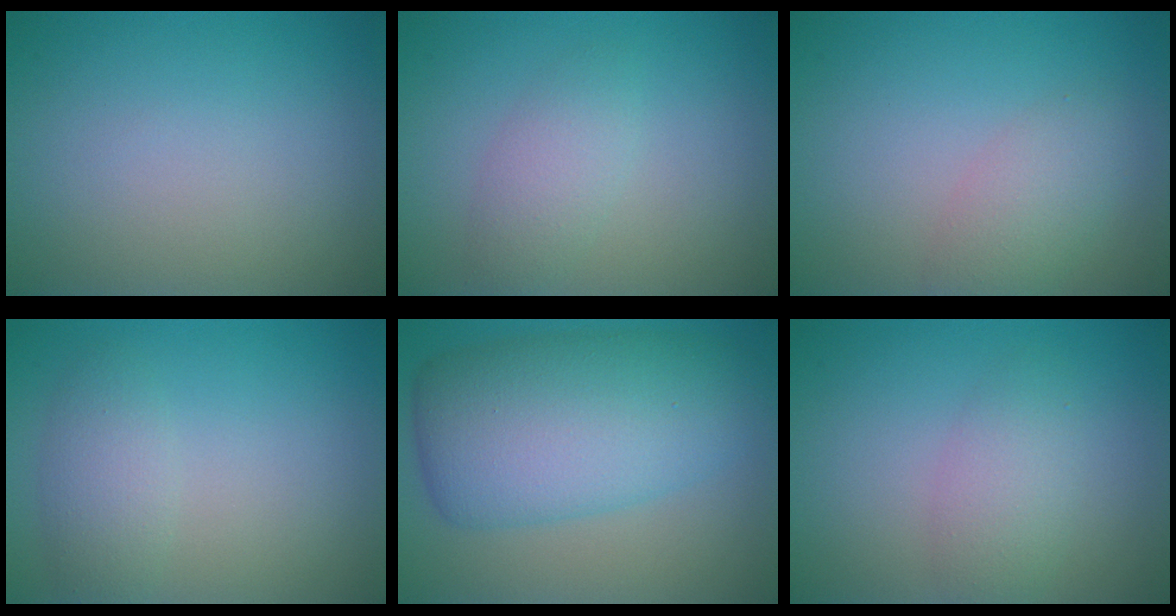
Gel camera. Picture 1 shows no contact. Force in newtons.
{"total": 2.3, "press": 2.3, "slide": 0.2}
{"total": 2.6, "press": 2.6, "slide": 0.1}
{"total": 2.3, "press": 2.3, "slide": 0.0}
{"total": 9.6, "press": 9.6, "slide": 0.3}
{"total": 1.9, "press": 1.9, "slide": 0.1}